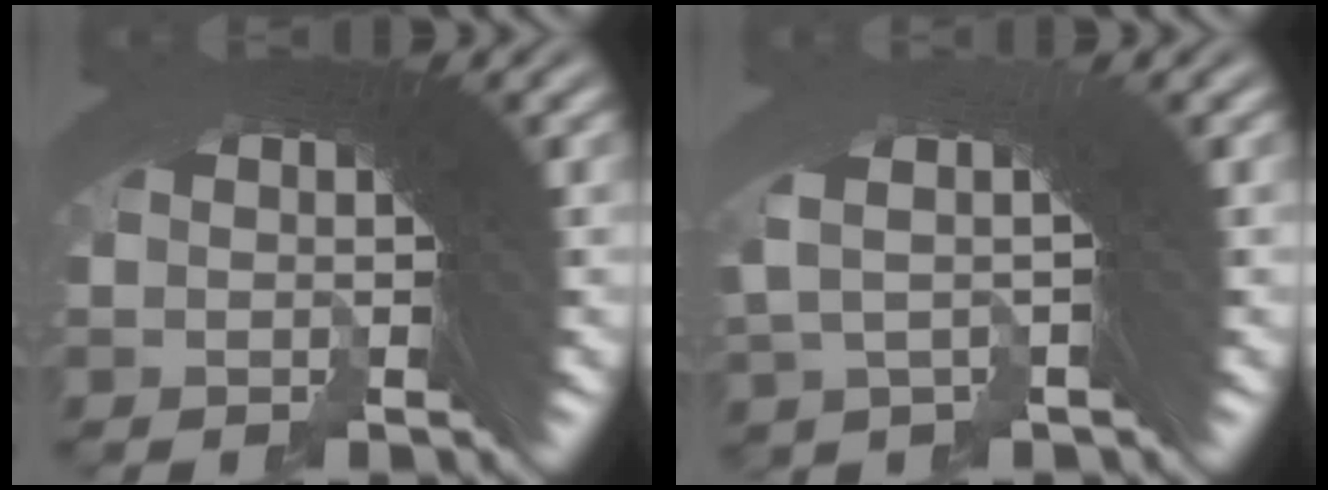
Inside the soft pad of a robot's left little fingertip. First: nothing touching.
{"total": 2.4, "force": [0.6, 0.8, 2.2], "torque": [-0.028, 0.016, 0.007]}